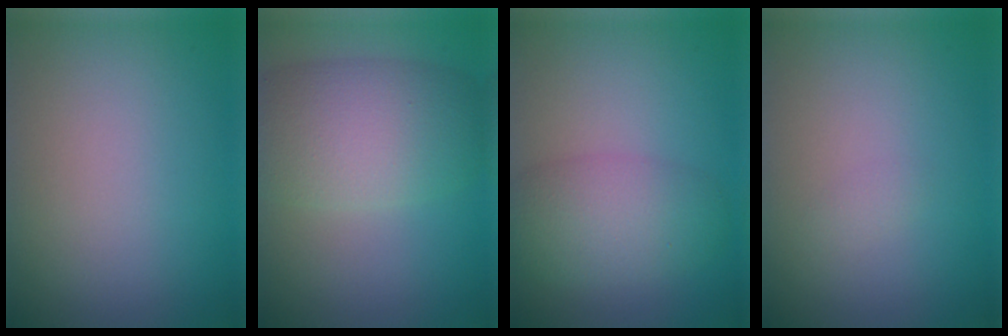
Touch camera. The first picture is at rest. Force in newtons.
{"total": 7.9, "press": 7.9, "slide": 0.5}
{"total": 4.5, "press": 4.5, "slide": 0.1}
{"total": 0.6, "press": 0.6, "slide": 0.0}